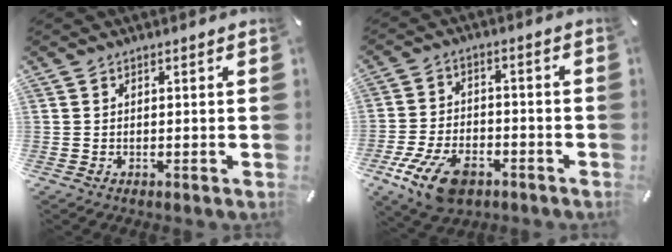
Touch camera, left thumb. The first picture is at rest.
{"total": 11.6, "force": [-6.3, 6.6, 7.1], "torque": [-0.141, 0.030, -0.111]}